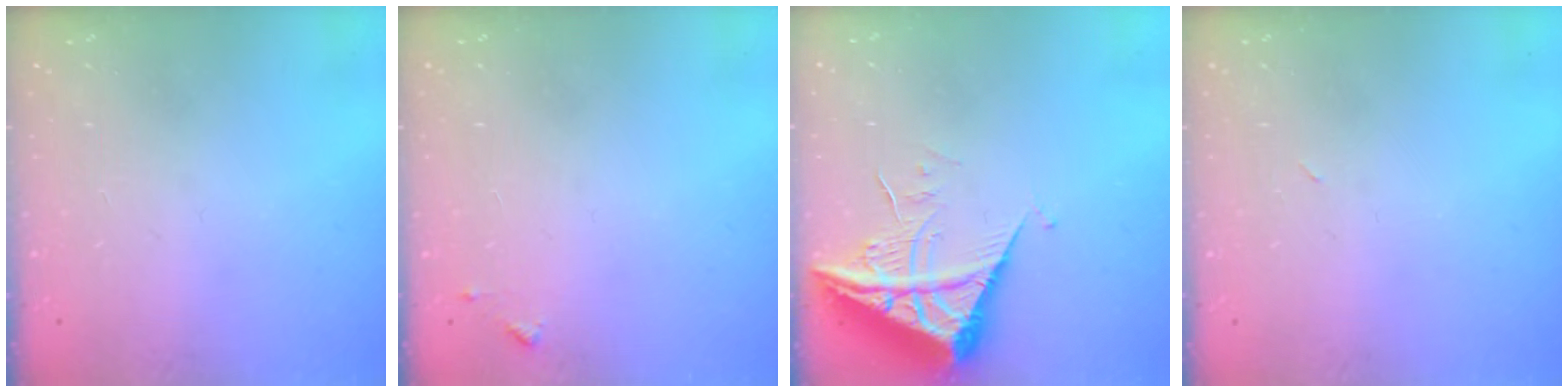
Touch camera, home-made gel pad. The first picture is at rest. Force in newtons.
{"total": 5.1, "press": 5.1, "slide": 0.4}
{"total": 7.8, "press": 7.7, "slide": 0.9}
{"total": 2.9, "press": 2.9, "slide": 0.7}